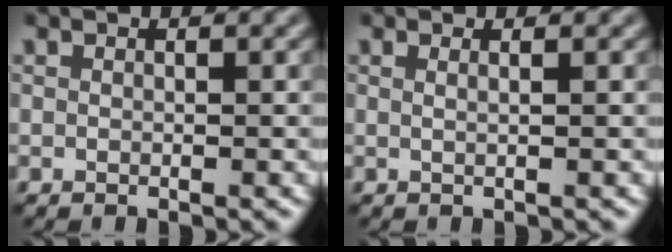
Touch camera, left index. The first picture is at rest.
{"total": 1.3, "force": [0.6, 0.7, 1.0], "torque": [-0.003, -0.006, -0.008]}